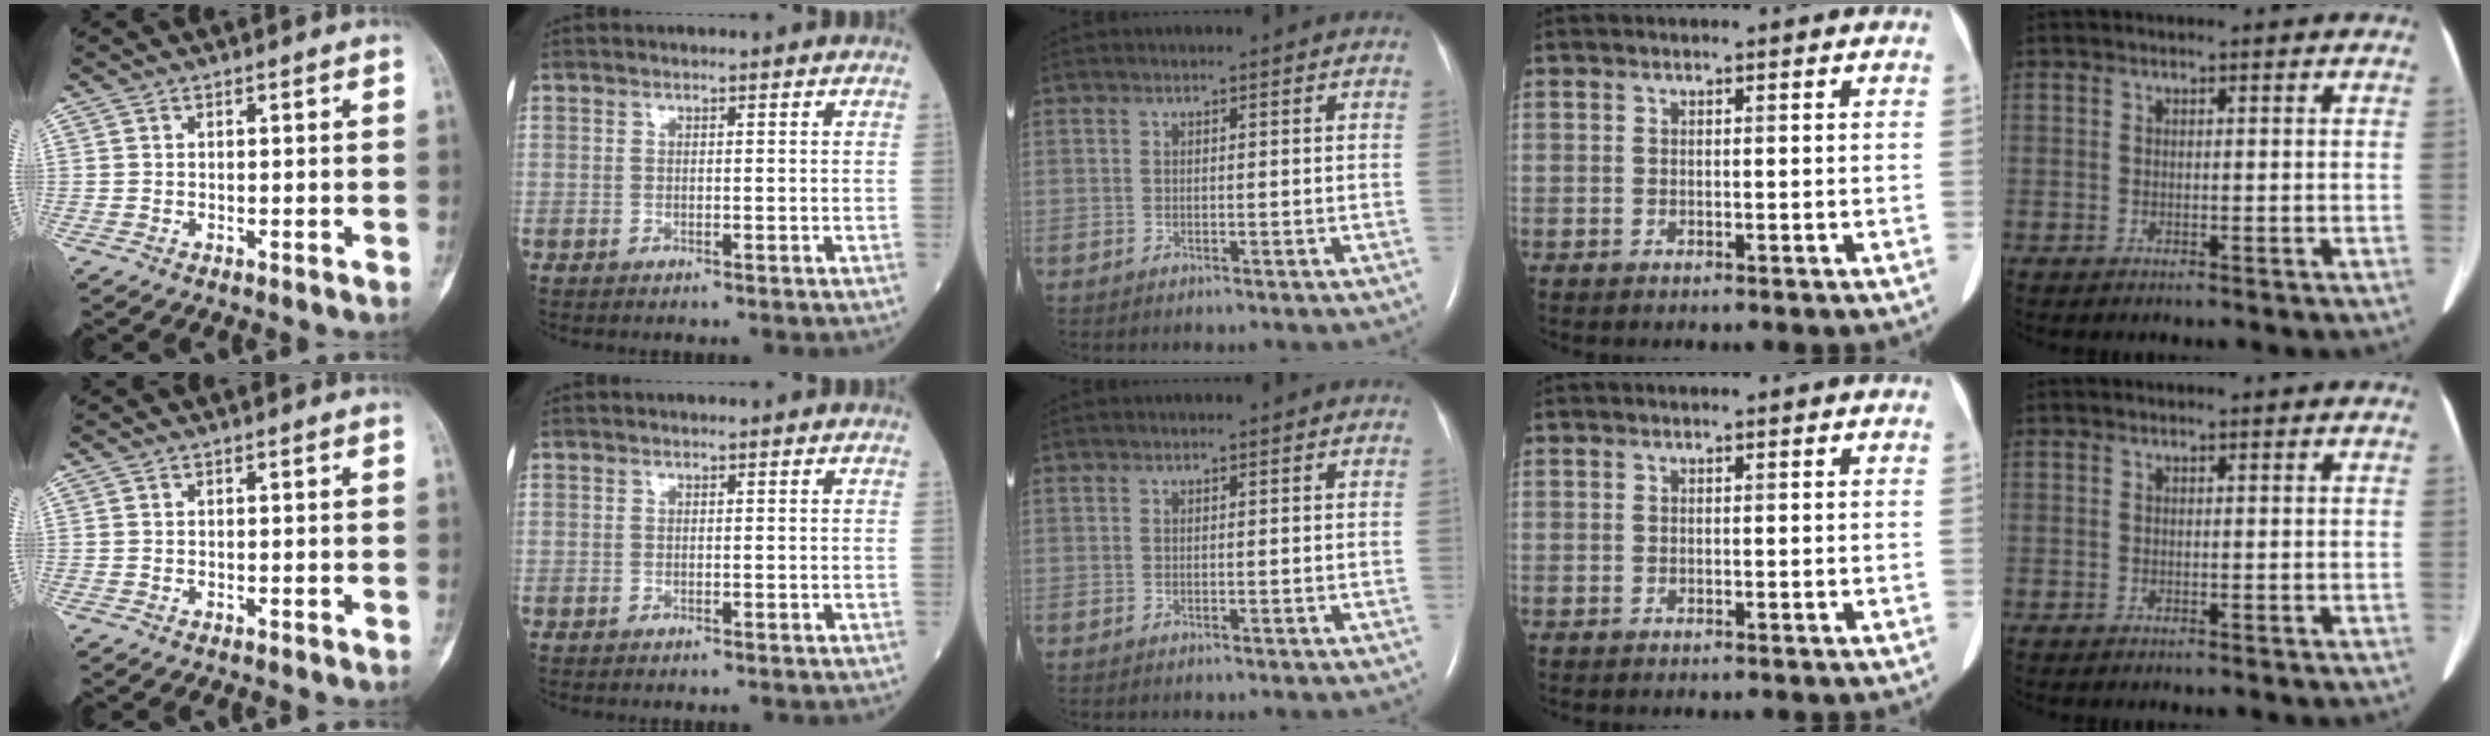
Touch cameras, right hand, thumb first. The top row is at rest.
{}